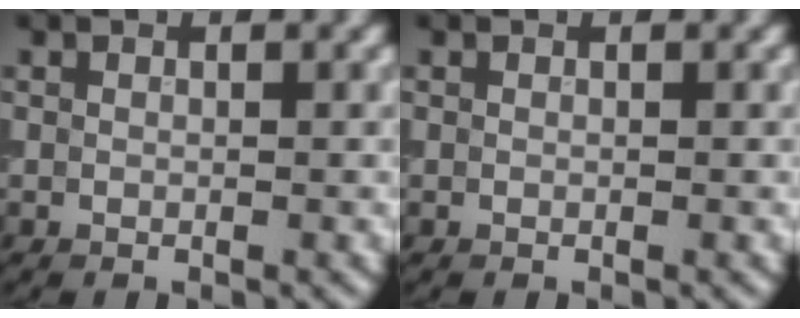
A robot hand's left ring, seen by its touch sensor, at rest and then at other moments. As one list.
[{"total": 0.0}]